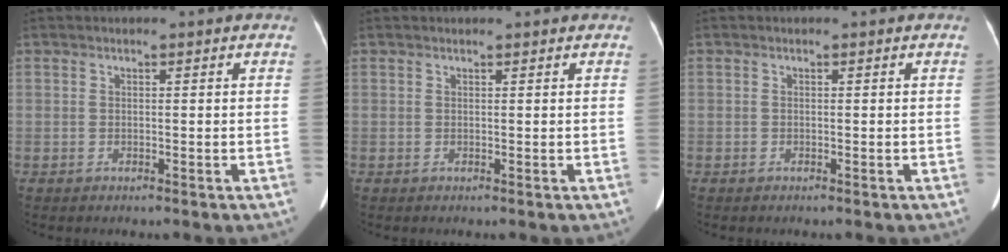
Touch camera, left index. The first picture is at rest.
{"total": 1.1, "force": [1.0, 0.1, 0.2], "torque": [-0.009, 0.009, 0.013]}
{"total": 0.6, "force": [-0.3, 0.4, -0.1], "torque": [0.005, 0.005, -0.009]}